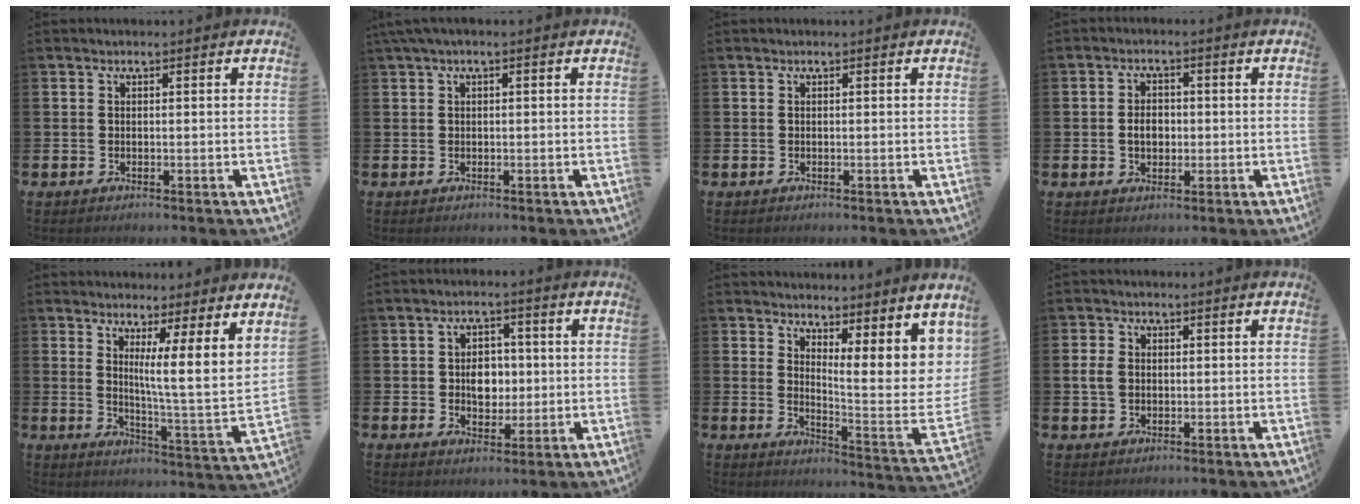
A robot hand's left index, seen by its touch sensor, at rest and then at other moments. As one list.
[{"total": 1.0, "force": [0.2, 0.1, 1.0], "torque": [-0.023, 0.002, 0.003]}, {"total": 0.0}, {"total": 3.1, "force": [-0.2, 2.3, 2.0], "torque": [-0.024, 0.003, -0.010]}, {"total": 6.4, "force": [4.9, -0.9, 4.0], "torque": [-0.065, -0.070, 0.073]}, {"total": 4.7, "force": [0.1, 3.6, 3.0], "torque": [-0.042, 0.005, -0.007]}, {"total": 7.2, "force": [5.1, 1.7, 4.8], "torque": [-0.071, -0.070, 0.083]}, {"total": 2.8, "force": [0.7, 2.2, 1.6], "torque": [-0.031, 0.009, 0.010]}]